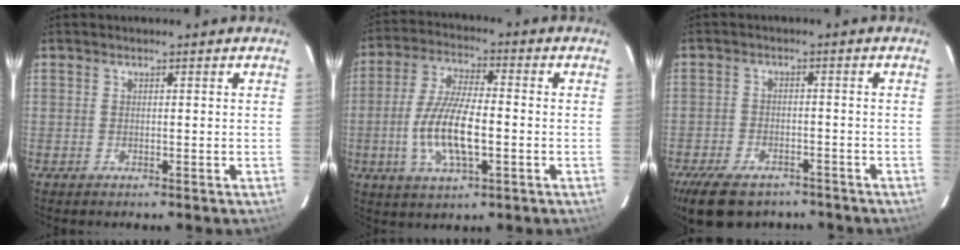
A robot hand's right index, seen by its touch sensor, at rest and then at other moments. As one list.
[{"total": 12.3, "force": [-2.7, 4.1, 11.2], "torque": [-0.229, -0.005, -0.050]}, {"total": 12.0, "force": [-8.8, 5.9, 5.6], "torque": [-0.137, -0.009, -0.140]}]